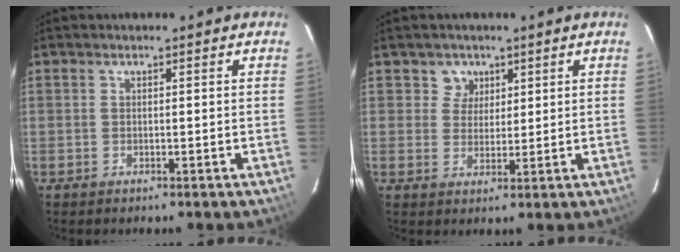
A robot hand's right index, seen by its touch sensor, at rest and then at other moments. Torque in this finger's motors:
{"motor_torque": [0.00, 0.00, 0.00, 0.00]}